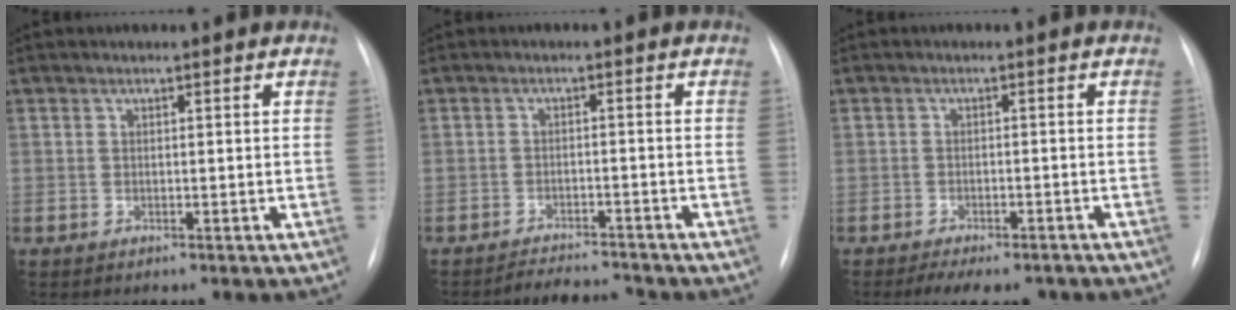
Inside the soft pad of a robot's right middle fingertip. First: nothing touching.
{"total": 4.4, "force": [-4.4, 0.2, 0.1], "torque": [-0.004, -0.003, -0.069]}
{"total": 8.4, "force": [-6.7, 3.4, 3.7], "torque": [-0.045, 0.001, -0.087]}